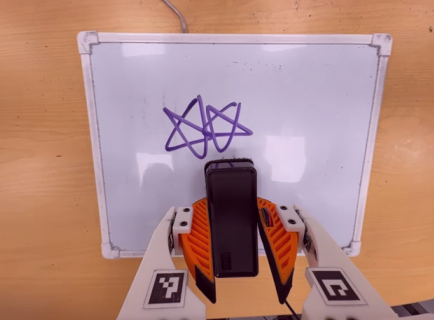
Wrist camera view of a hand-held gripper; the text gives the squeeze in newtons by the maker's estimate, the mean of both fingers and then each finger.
{"total": 6.1, "left": 5.2, "right": 7.0}